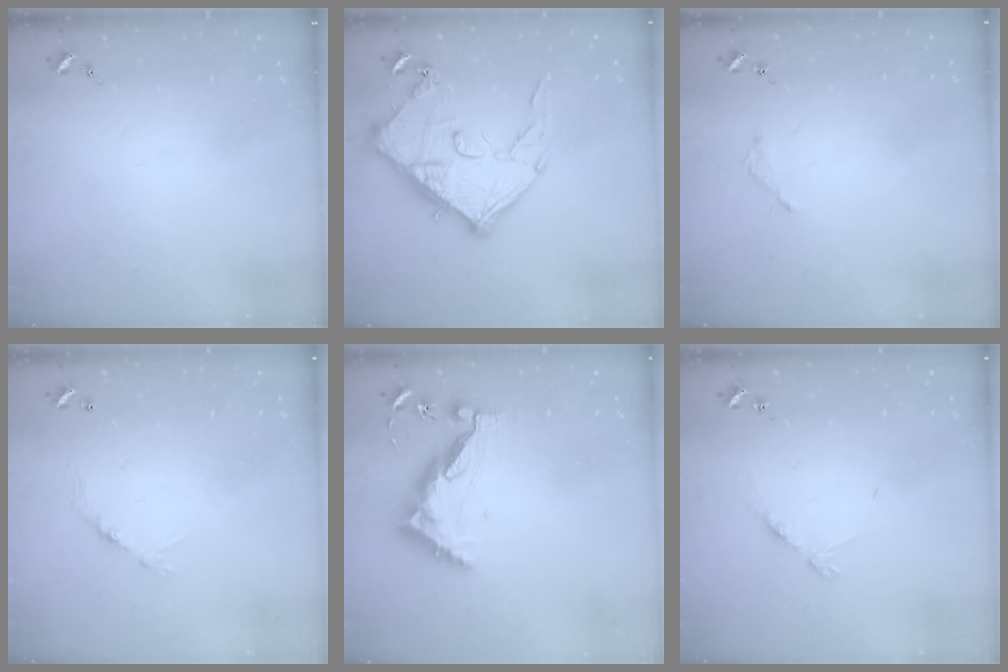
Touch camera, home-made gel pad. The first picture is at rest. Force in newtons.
{"total": 15.4, "press": 15.4, "slide": 0.9}
{"total": 2.0, "press": 2.0, "slide": 0.3}
{"total": 6.7, "press": 6.7, "slide": 0.5}
{"total": 10.6, "press": 10.5, "slide": 0.9}
{"total": 4.7, "press": 4.6, "slide": 0.5}